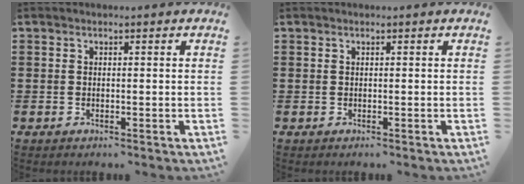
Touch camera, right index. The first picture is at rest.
{"total": 0.0}